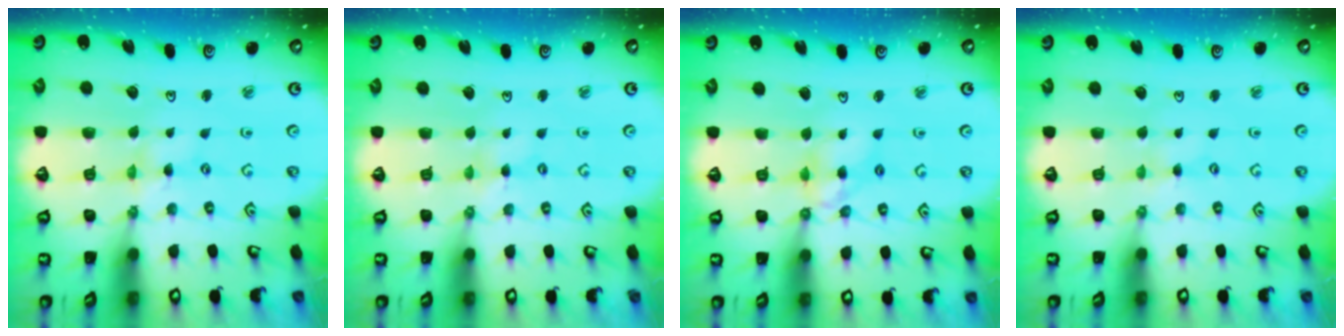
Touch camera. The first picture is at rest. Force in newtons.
{"total": 2.0, "press": 2.0, "slide": 0.2}
{"total": 8.2, "press": 8.2, "slide": 0.6}
{"total": 0.0}